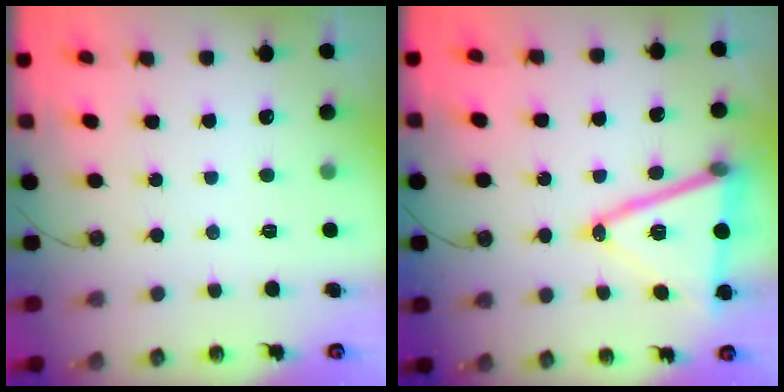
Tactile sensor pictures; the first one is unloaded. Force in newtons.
{"total": 17.8, "press": 17.4, "slide": 3.8}